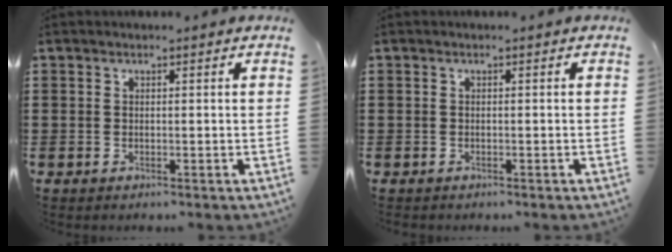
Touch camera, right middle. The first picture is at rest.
{"total": 0.6, "force": [-0.4, 0.4, -0.1], "torque": [0.002, 0.005, -0.011]}